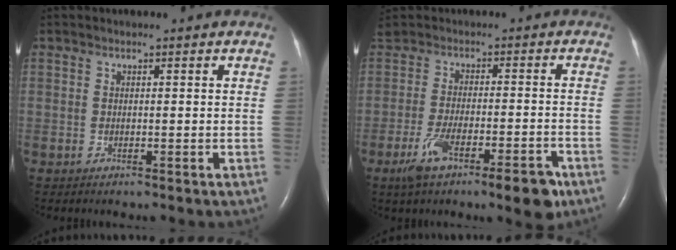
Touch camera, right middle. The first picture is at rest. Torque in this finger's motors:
{"motor_torque": [0.74, -0.15, 0.24, 0.04]}